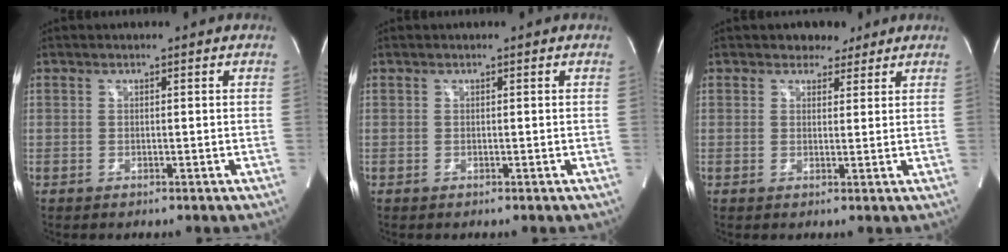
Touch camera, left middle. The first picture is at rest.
{"total": 0.0}
{"total": 3.2, "force": [2.5, 2.0, 0.6], "torque": [-0.006, 0.006, 0.034]}